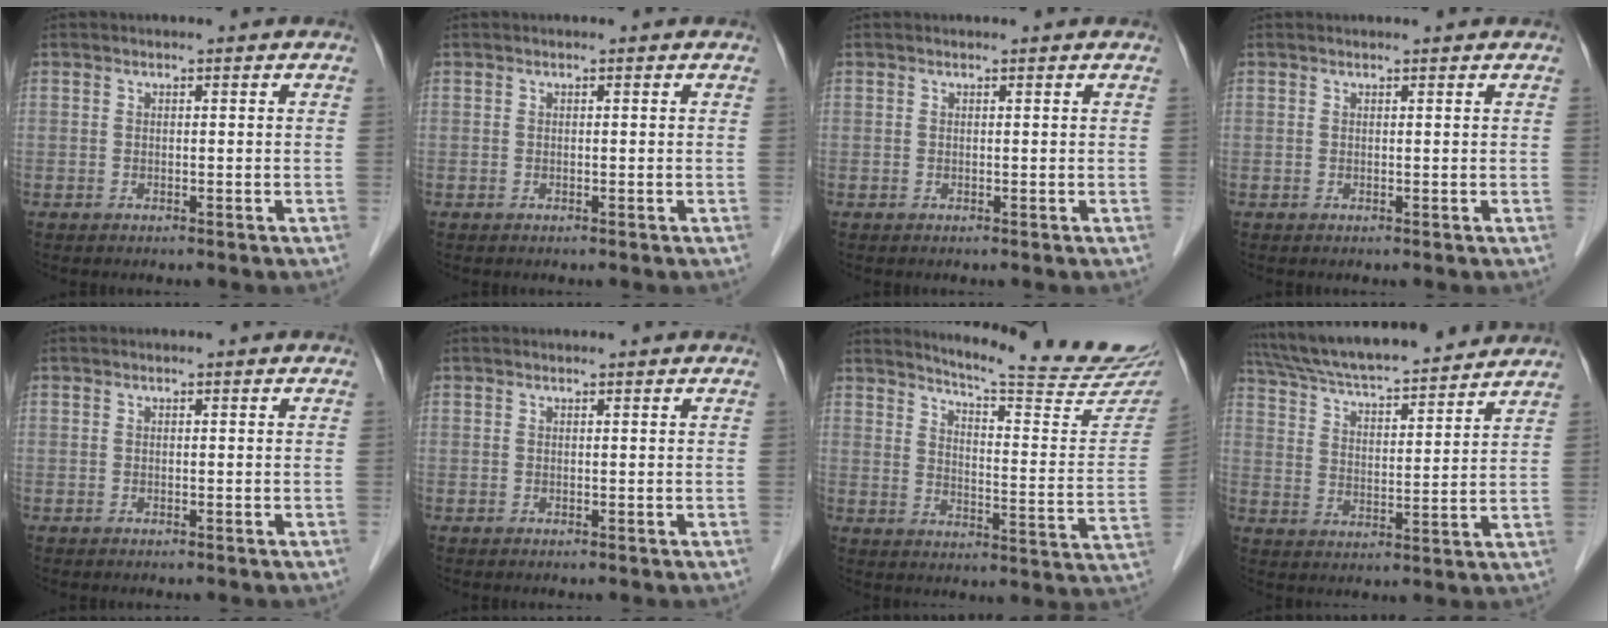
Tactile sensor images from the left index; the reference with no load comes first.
{"total": 0.0}
{"total": 0.6, "force": [0.6, 0.0, 0.1], "torque": [-0.004, 0.004, 0.008]}
{"total": 1.2, "force": [1.2, 0.1, 0.1], "torque": [-0.009, 0.010, 0.016]}
{"total": 0.0}
{"total": 0.9, "force": [0.9, 0.1, 0.1], "torque": [-0.008, 0.007, 0.012]}
{"total": 20.8, "force": [19.5, -0.1, 7.3], "torque": [-0.108, -0.102, 0.239]}
{"total": 19.9, "force": [18.0, 2.3, 8.0], "torque": [-0.142, 0.027, 0.280]}